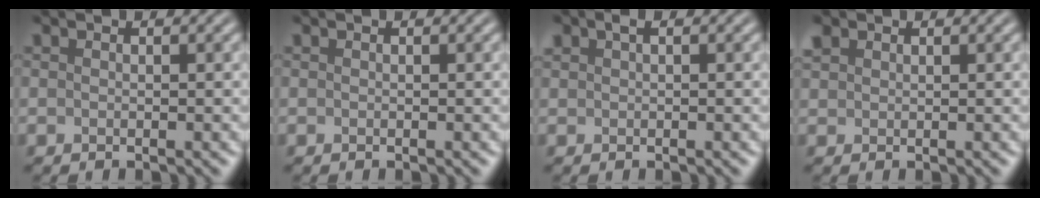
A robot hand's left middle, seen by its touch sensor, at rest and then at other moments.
{"total": 0.0}
{"total": 1.1, "force": [0.7, 0.5, 0.6], "torque": [-0.013, 0.007, 0.014]}
{"total": 1.3, "force": [1.0, 0.8, 0.3], "torque": [-0.008, 0.005, 0.021]}